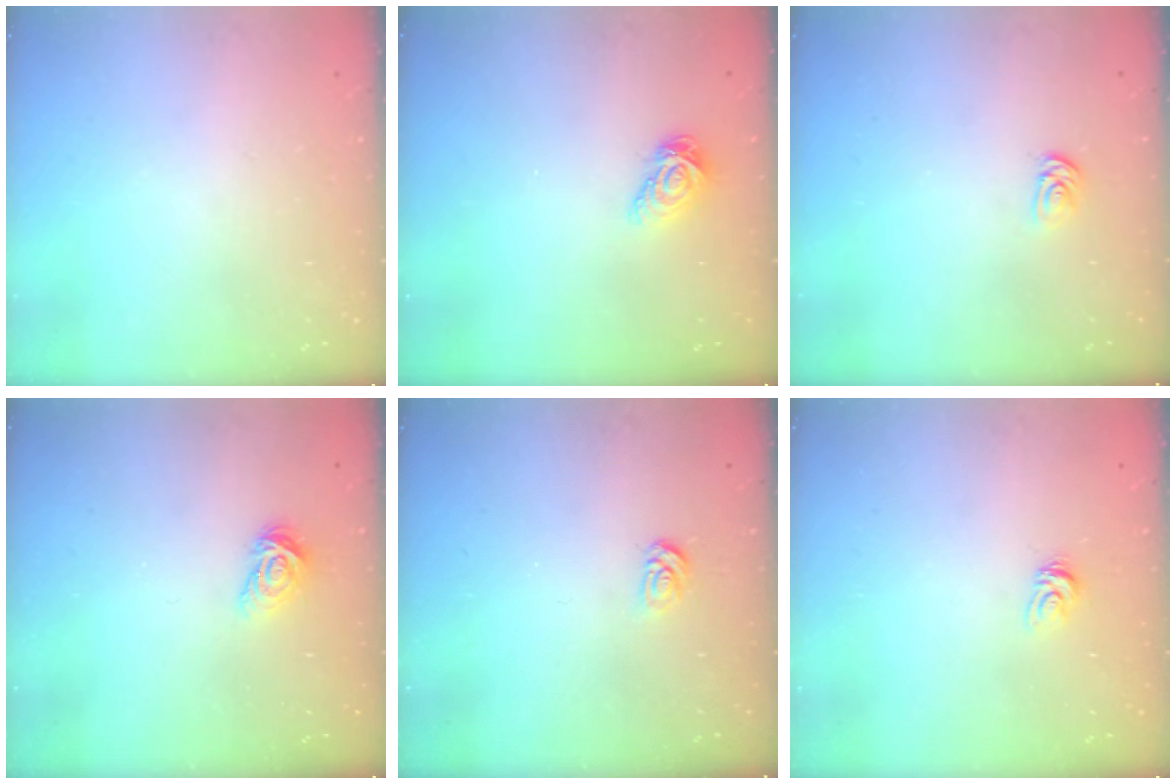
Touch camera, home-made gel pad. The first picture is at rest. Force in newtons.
{"total": 6.4, "press": 6.4, "slide": 0.2}
{"total": 2.1, "press": 2.1, "slide": 0.2}
{"total": 5.6, "press": 5.6, "slide": 0.3}
{"total": 3.3, "press": 3.3, "slide": 0.4}
{"total": 3.6, "press": 3.6, "slide": 0.2}